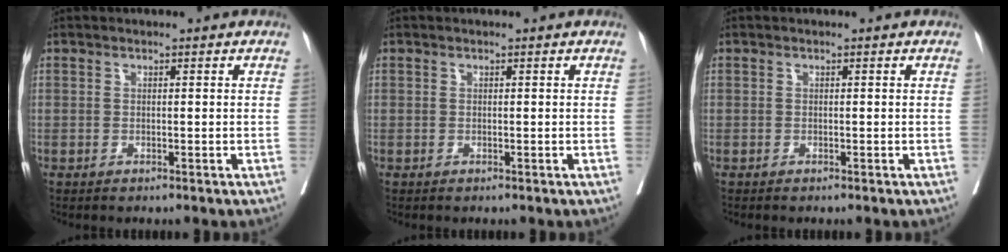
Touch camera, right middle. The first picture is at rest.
{"total": 0.0}
{"total": 0.0}